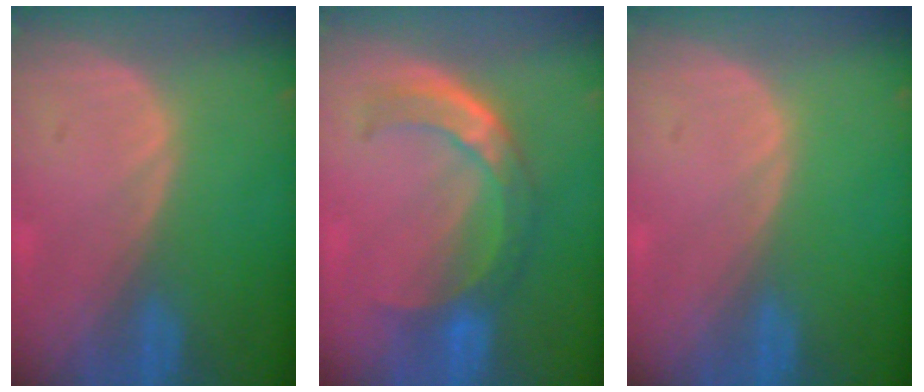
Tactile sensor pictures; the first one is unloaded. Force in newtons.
{"total": 8.1, "press": 6.8, "slide": 4.4}
{"total": 0.0}